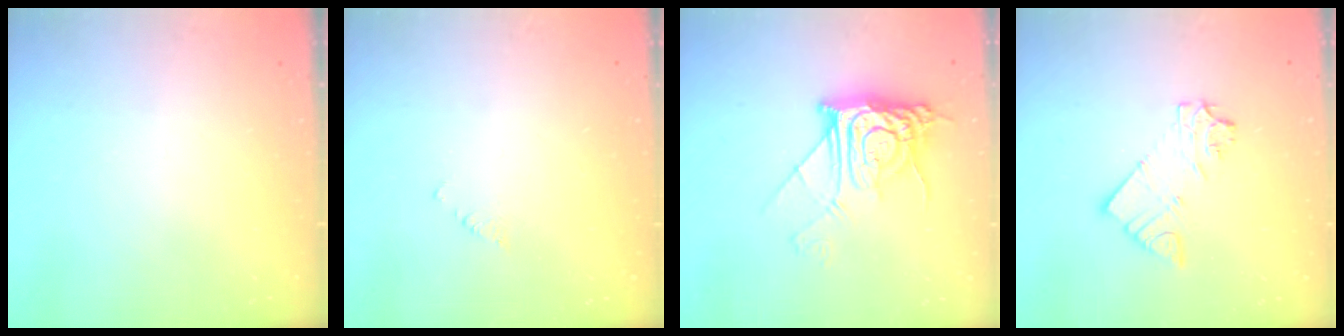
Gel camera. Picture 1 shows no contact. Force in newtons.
{"total": 2.4, "press": 2.4, "slide": 0.4}
{"total": 12.2, "press": 12.1, "slide": 1.3}
{"total": 7.6, "press": 7.5, "slide": 0.5}